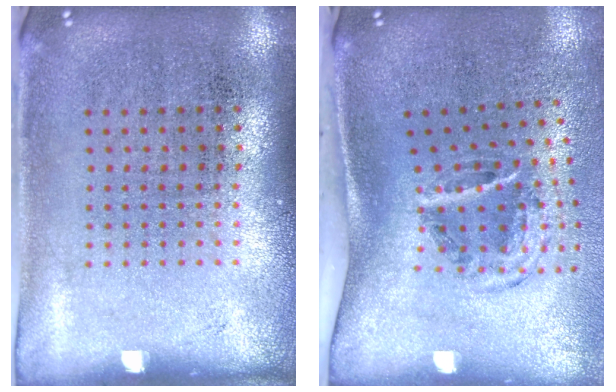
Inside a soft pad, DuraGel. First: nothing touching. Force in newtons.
{"total": 2.0, "press": 1.2, "slide": 1.7}